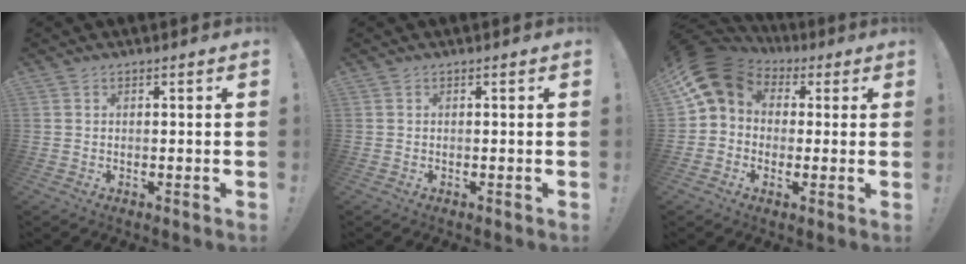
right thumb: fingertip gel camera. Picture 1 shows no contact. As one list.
[{"total": 0.0}, {"total": 11.1, "force": [4.0, 8.8, 5.6], "torque": [-0.082, -0.013, 0.083]}]